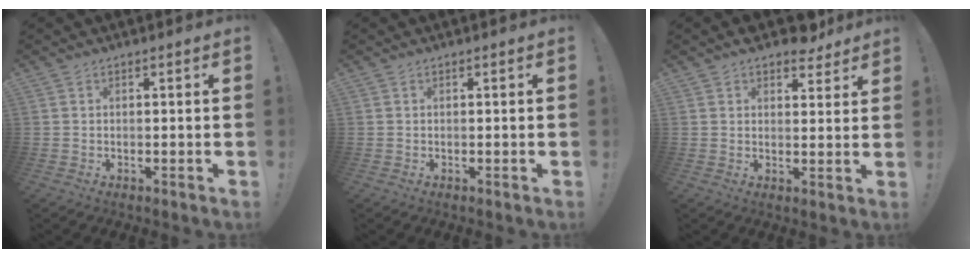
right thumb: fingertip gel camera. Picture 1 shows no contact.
{"total": 0.0}
{"total": 7.1, "force": [5.9, 3.1, 2.3], "torque": [-0.017, -0.035, 0.106]}